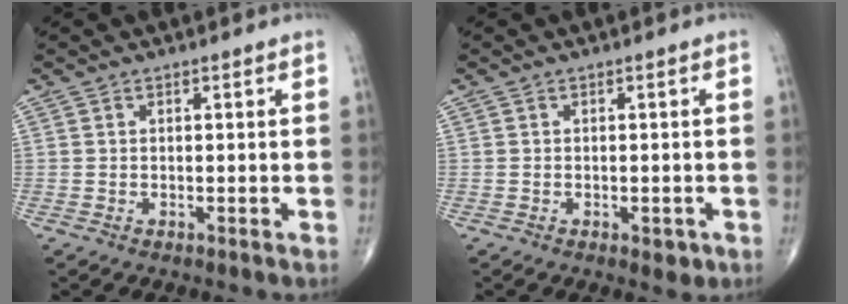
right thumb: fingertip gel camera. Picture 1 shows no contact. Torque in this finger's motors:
{"motor_torque": [0.11, 0.29, -0.20, -0.04, 0.01]}